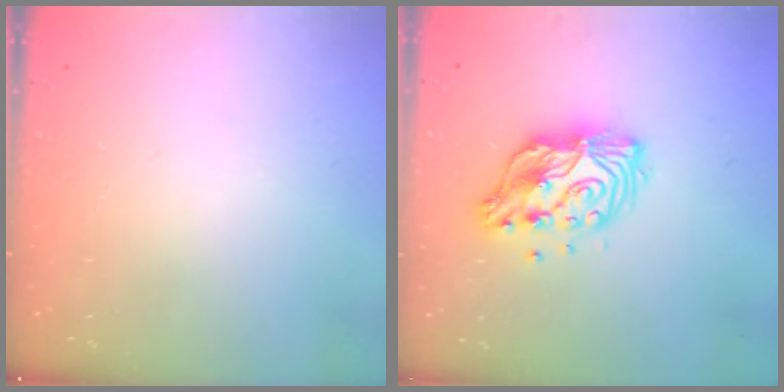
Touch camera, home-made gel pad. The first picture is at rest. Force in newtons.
{"total": 12.1, "press": 12.0, "slide": 1.2}